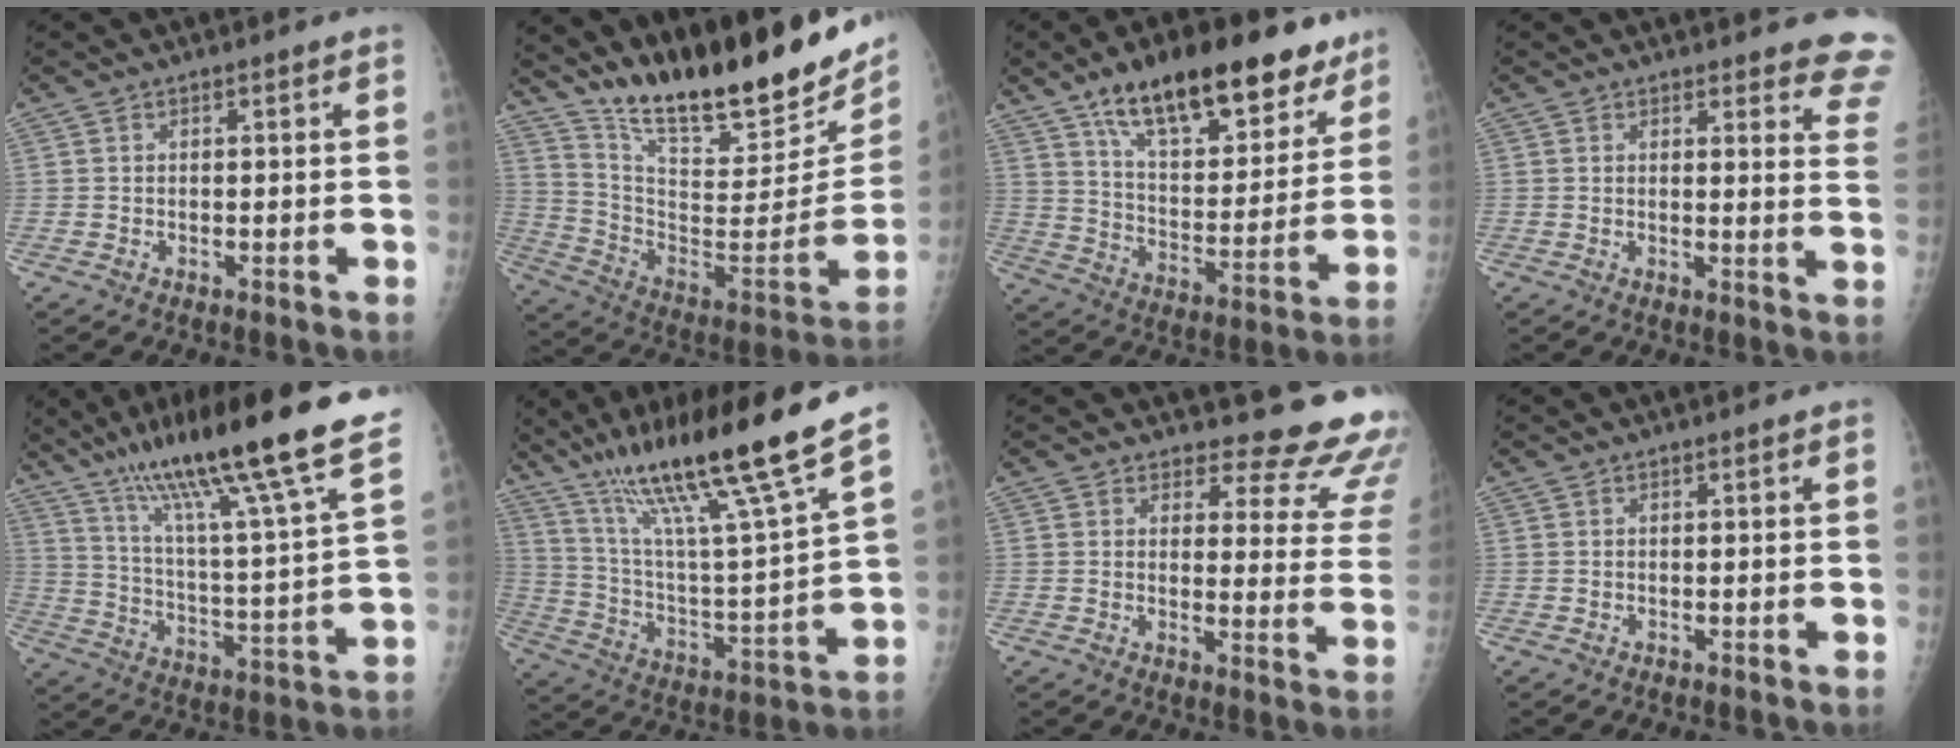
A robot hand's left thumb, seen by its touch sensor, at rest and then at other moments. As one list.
[{"total": 29.1, "force": [21.8, 7.9, 17.6], "torque": [-0.250, -0.102, 0.344]}, {"total": 24.2, "force": [16.1, 9.9, 15.1], "torque": [-0.184, -0.048, 0.255]}, {"total": 10.2, "force": [9.5, 2.1, 2.9], "torque": [0.010, -0.073, 0.074]}, {"total": 27.6, "force": [19.8, 1.9, 19.2], "torque": [-0.303, -0.068, 0.315]}, {"total": 23.5, "force": [17.0, 0.3, 16.2], "torque": [-0.253, -0.072, 0.300]}, {"total": 16.7, "force": [15.9, 4.4, 2.8], "torque": [0.019, -0.158, 0.156]}, {"total": 0.0}]